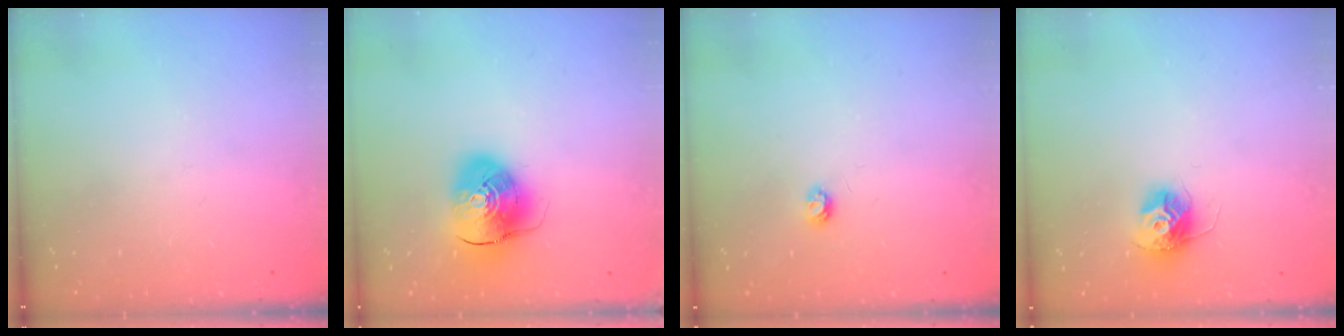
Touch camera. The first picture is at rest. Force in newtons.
{"total": 11.8, "press": 11.7, "slide": 1.9}
{"total": 3.4, "press": 3.4, "slide": 0.5}
{"total": 10.9, "press": 10.9, "slide": 0.7}